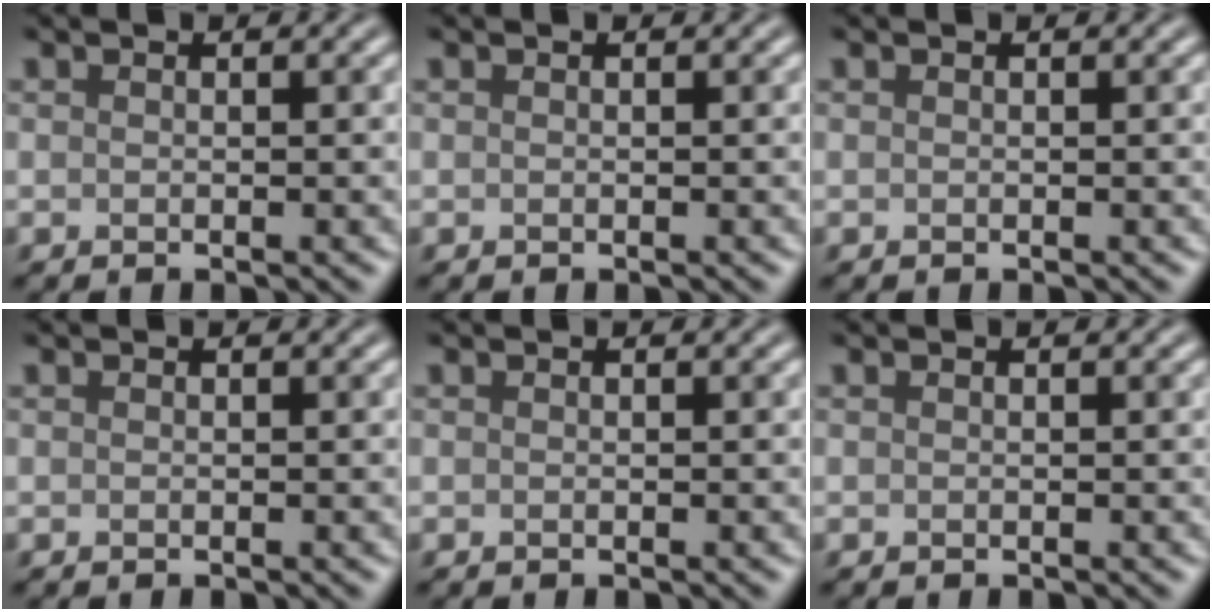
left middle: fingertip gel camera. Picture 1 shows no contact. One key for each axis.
{"total": 0.0}
{"total": 0.0}
{"total": 0.0}
{"total": 0.0}
{"total": 0.0}